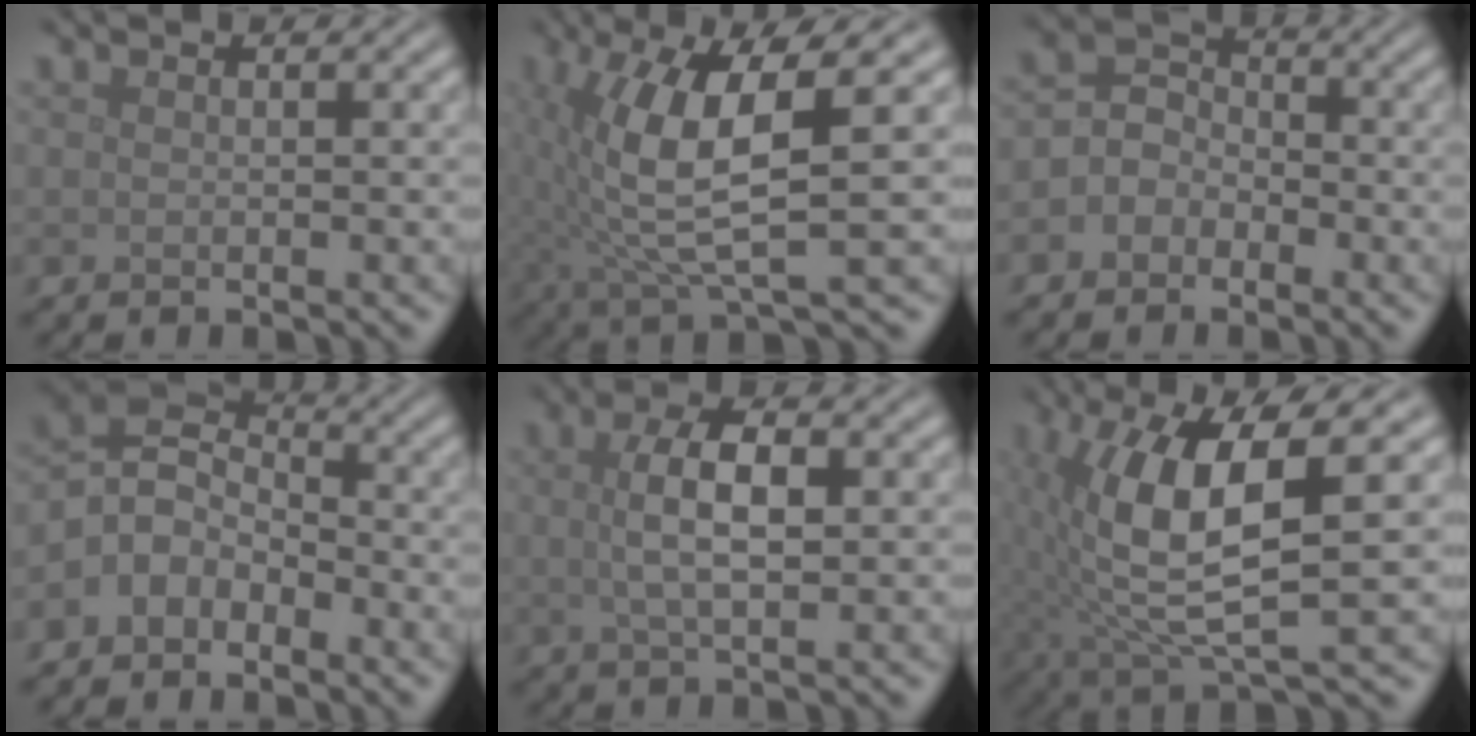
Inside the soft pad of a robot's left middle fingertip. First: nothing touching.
{"total": 8.2, "force": [1.0, 2.1, 7.8], "torque": [-0.156, -0.003, 0.019]}
{"total": 3.3, "force": [-1.2, 2.8, 1.3], "torque": [-0.004, 0.012, -0.036]}
{"total": 4.0, "force": [-2.1, 2.9, 1.8], "torque": [-0.033, 0.004, -0.056]}
{"total": 4.4, "force": [0.6, 1.6, 4.1], "torque": [-0.082, 0.004, 0.008]}
{"total": 9.4, "force": [1.0, 2.9, 8.9], "torque": [-0.171, -0.002, 0.019]}